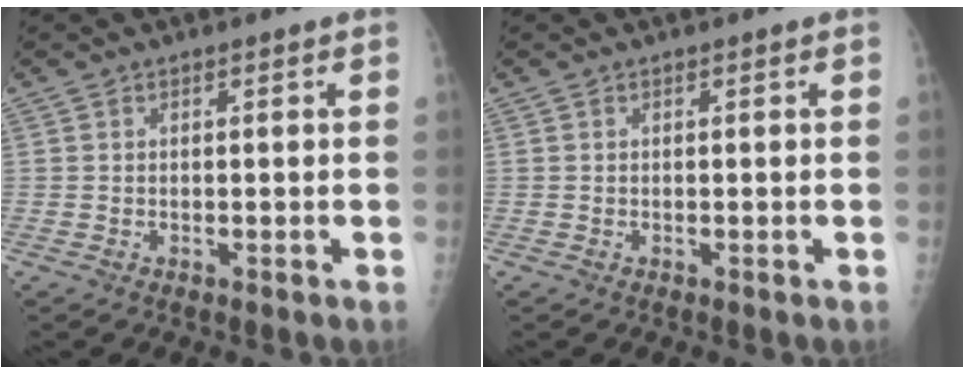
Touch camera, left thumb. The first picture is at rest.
{"total": 0.0}